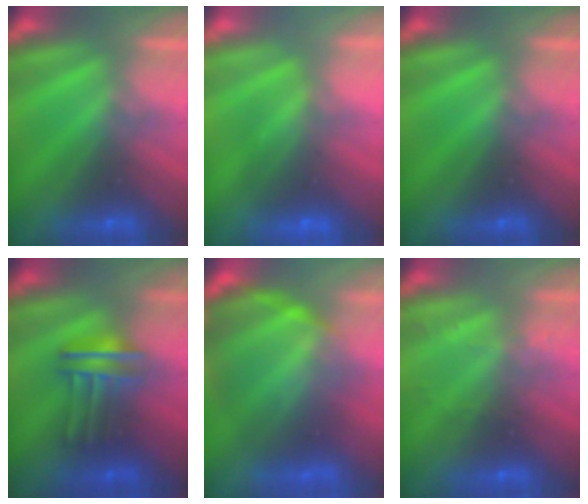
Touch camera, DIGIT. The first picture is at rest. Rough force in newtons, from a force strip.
{"total": 2.6}
{"total": 0.0}
{"total": 3.3}
{"total": 7.5}
{"total": 1.9}